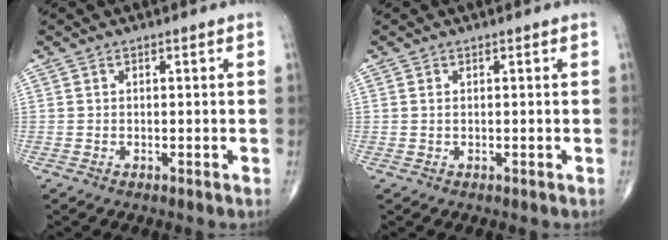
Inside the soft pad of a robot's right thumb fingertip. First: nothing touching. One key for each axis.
{"total": 0.6, "fx": 0.1, "fy": 0.3, "fz": 0.5, "tx": -0.011, "ty": 0.004, "tz": 0.004}